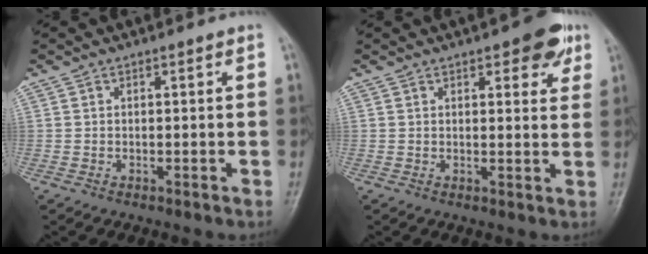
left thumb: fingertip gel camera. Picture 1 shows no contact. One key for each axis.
{"total": 6.6, "fx": 3.7, "fy": 2.7, "fz": 4.8, "tx": -0.036, "ty": -0.013, "tz": 0.039}